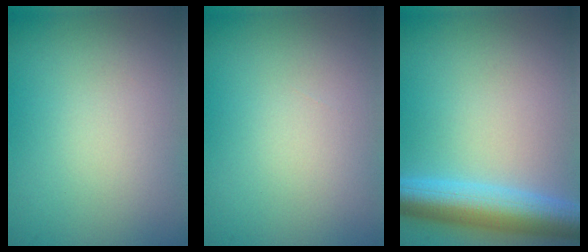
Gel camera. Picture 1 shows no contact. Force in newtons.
{"total": 0.0}
{"total": 6.6, "press": 6.6, "slide": 0.1}